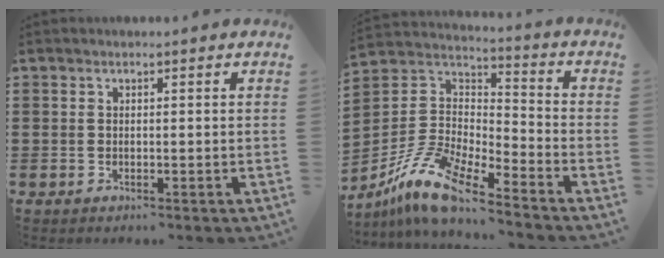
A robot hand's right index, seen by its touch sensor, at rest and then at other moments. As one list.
[{"total": 11.2, "force": [-9.0, 2.6, 6.2], "torque": [-0.154, 0.014, -0.186]}]